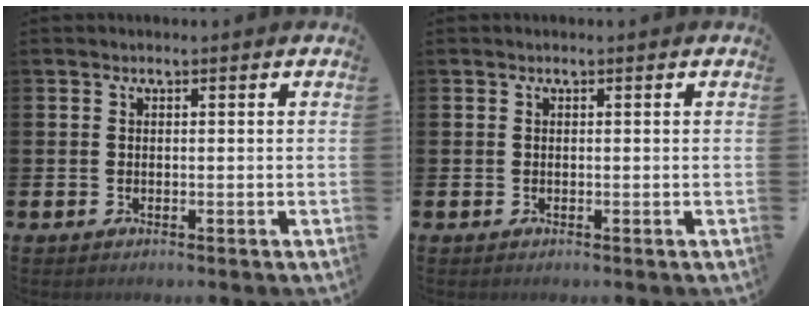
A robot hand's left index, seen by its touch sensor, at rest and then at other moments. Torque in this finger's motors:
{"motor_torque": [-0.09, -0.04, -0.01, -0.01]}